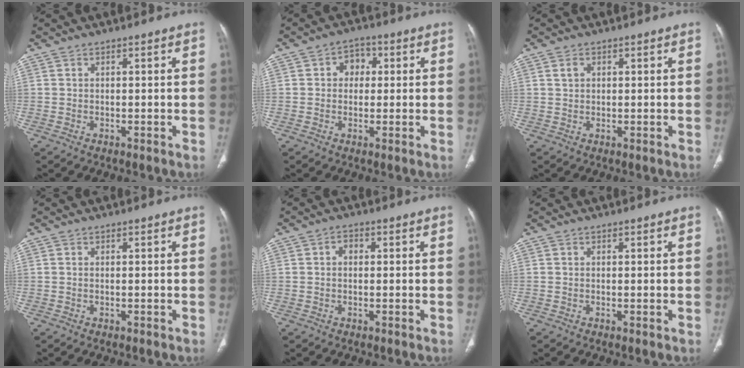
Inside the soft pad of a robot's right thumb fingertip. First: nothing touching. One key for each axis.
{"total": 4.5, "fx": 0.7, "fy": 3.7, "fz": 2.4, "tx": -0.007, "ty": 0.010, "tz": 0.004}
{"total": 1.8, "fx": 0.7, "fy": 1.3, "fz": 0.9, "tx": -0.015, "ty": 0.000, "tz": 0.014}
{"total": 0.0}
{"total": 1.9, "fx": 0.2, "fy": 1.4, "fz": 1.2, "tx": -0.012, "ty": 0.008, "tz": 0.000}
{"total": 0.0}